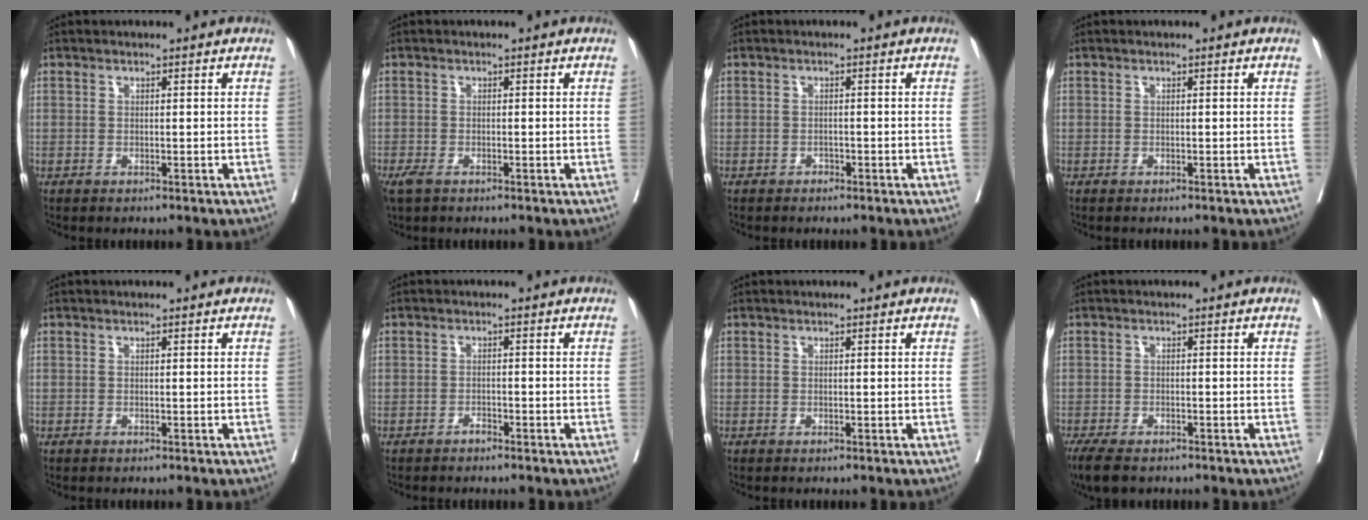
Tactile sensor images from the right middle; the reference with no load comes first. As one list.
[{"total": 2.7, "force": [-1.8, 1.2, 1.6], "torque": [-0.038, -0.007, -0.029]}, {"total": 0.7, "force": [-0.6, 0.3, 0.1], "torque": [-0.008, -0.001, -0.011]}, {"total": 0.0}, {"total": 0.0}, {"total": 0.9, "force": [-0.9, 0.2, 0.3], "torque": [-0.010, -0.001, -0.014]}, {"total": 0.0}, {"total": 5.7, "force": [-4.4, 2.1, 3.0], "torque": [-0.050, -0.012, -0.069]}]